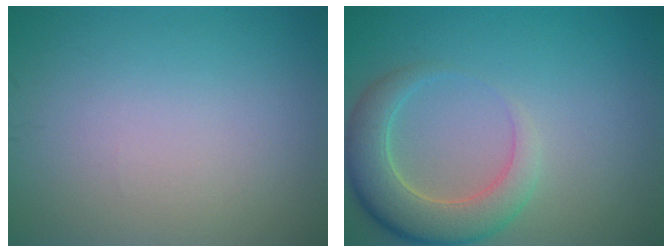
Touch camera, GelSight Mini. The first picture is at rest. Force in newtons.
{"total": 5.3, "press": 5.3, "slide": 0.6}